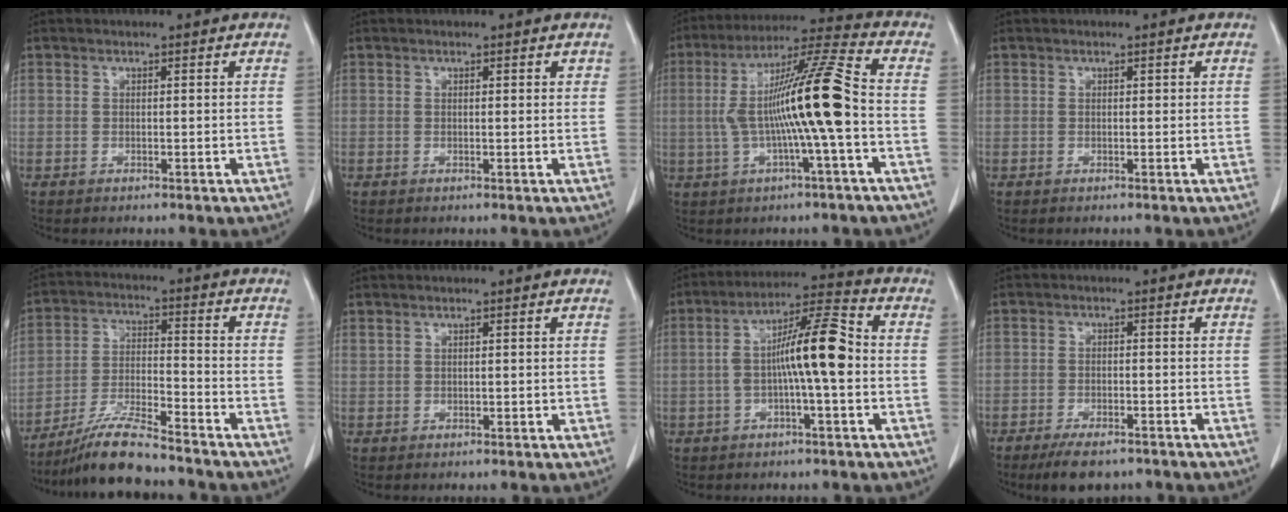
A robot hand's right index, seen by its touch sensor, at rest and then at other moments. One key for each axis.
{"total": 0.7, "fx": 0.4, "fy": 0.3, "fz": 0.5, "tx": -0.006, "ty": -0.001, "tz": 0.004}
{"total": 14.4, "fx": -1.2, "fy": -0.4, "fz": 14.4, "tx": -0.262, "ty": 0.019, "tz": -0.030}
{"total": 0.0}
{"total": 9.9, "fx": -8.6, "fy": 0.4, "fz": 5.0, "tx": -0.095, "ty": -0.016, "tz": -0.157}
{"total": 0.8, "fx": 0.6, "fy": 0.3, "fz": 0.4, "tx": -0.008, "ty": 0.003, "tz": 0.014}
{"total": 10.8, "fx": -0.7, "fy": 1.2, "fz": 10.7, "tx": -0.187, "ty": 0.026, "tz": -0.018}
{"total": 6.0, "fx": -4.7, "fy": 2.0, "fz": 3.2, "tx": -0.049, "ty": -0.007, "tz": -0.069}